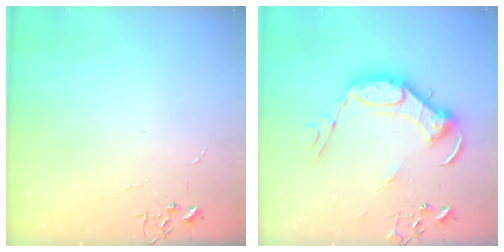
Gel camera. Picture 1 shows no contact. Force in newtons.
{"total": 15.6, "press": 15.6, "slide": 1.5}